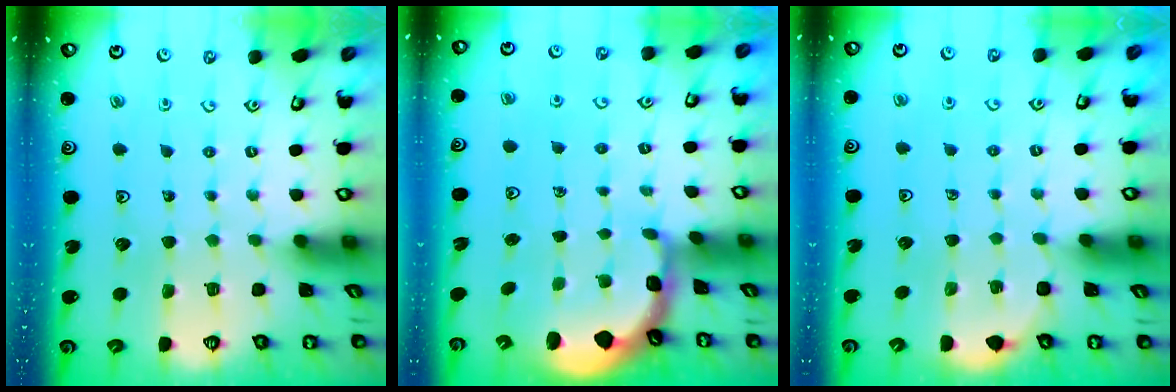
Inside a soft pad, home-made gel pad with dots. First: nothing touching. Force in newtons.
{"total": 1.9, "press": 1.8, "slide": 0.6}
{"total": 1.7, "press": 1.5, "slide": 0.8}